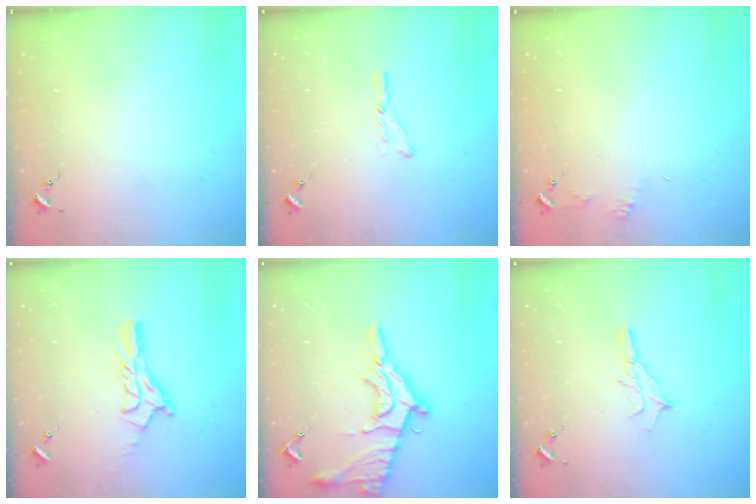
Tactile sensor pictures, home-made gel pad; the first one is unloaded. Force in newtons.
{"total": 3.7, "press": 3.7, "slide": 0.4}
{"total": 3.8, "press": 3.8, "slide": 0.4}
{"total": 11.1, "press": 11.0, "slide": 0.8}
{"total": 17.8, "press": 17.8, "slide": 1.2}
{"total": 7.3, "press": 7.3, "slide": 0.4}